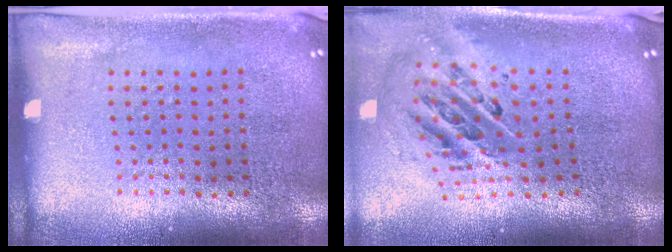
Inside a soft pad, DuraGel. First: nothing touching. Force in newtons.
{"total": 1.8, "press": 1.4, "slide": 1.2}